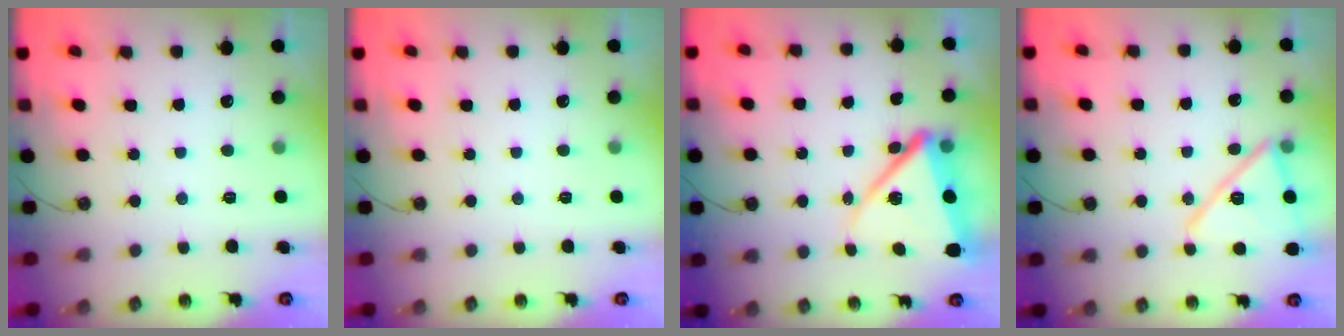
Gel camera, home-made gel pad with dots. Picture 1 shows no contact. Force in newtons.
{"total": 0.0}
{"total": 12.9, "press": 12.8, "slide": 1.8}
{"total": 15.2, "press": 15.2, "slide": 0.8}